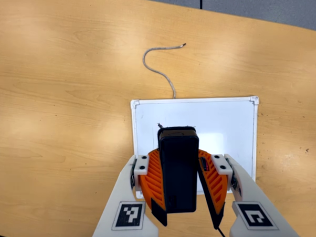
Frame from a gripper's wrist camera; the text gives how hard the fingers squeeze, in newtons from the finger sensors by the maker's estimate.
{"total": 8.6, "left": 8.5, "right": 8.7}